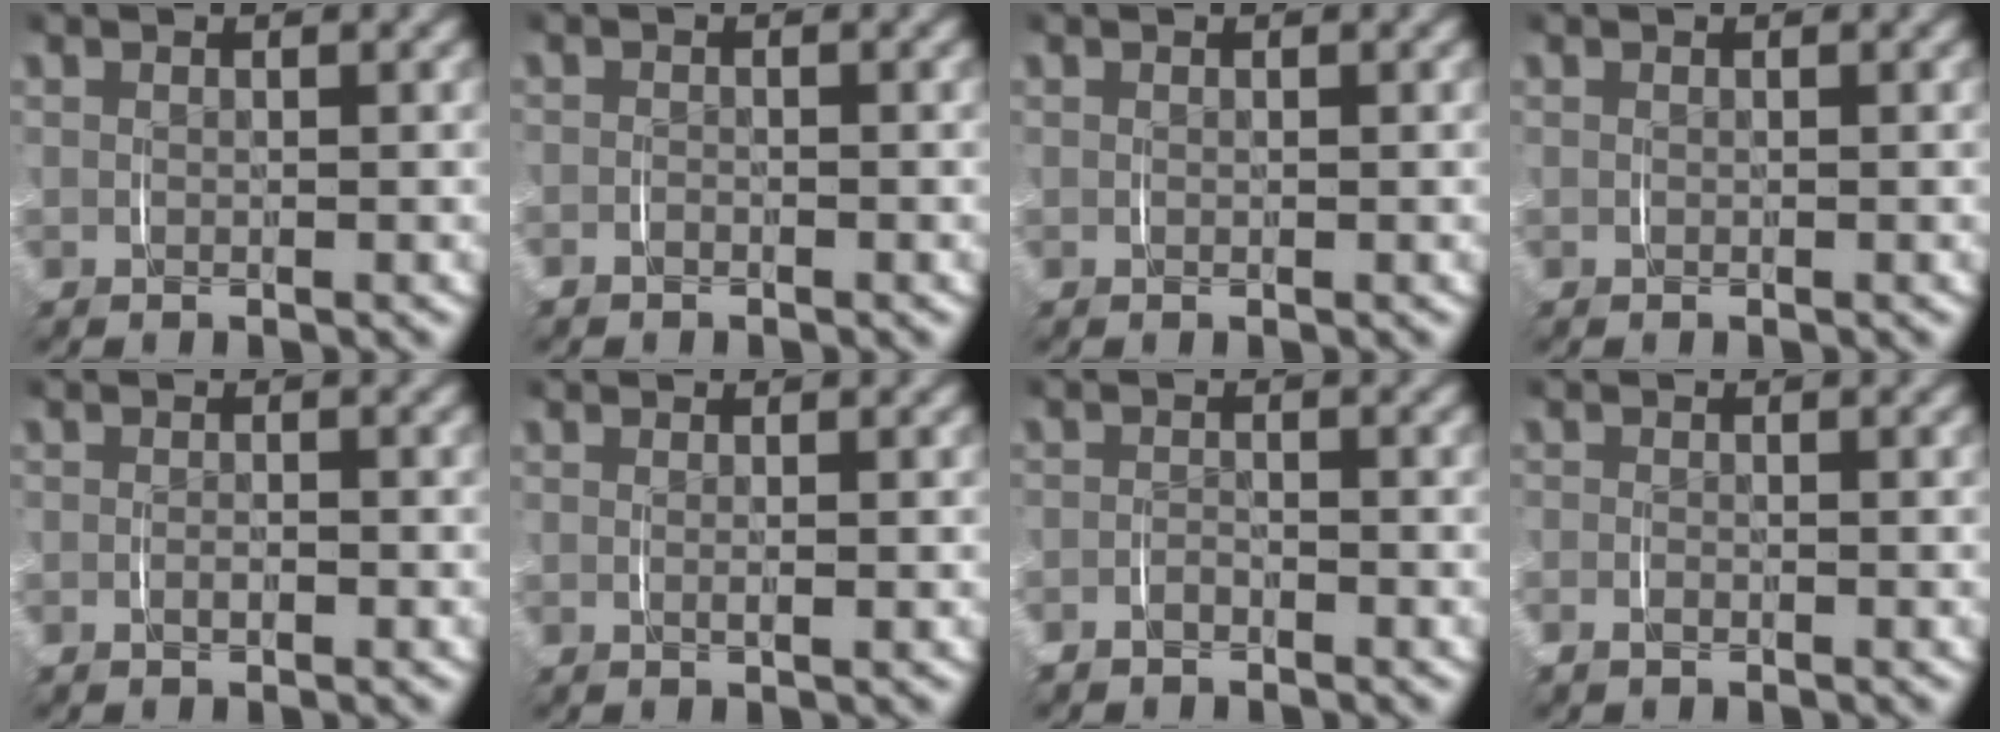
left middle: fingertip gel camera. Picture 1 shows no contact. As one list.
[{"total": 0.8, "force": [-0.8, 0.3, 0.0], "torque": [-0.005, -0.004, -0.017]}, {"total": 0.0}, {"total": 0.0}, {"total": 0.9, "force": [-0.6, 0.6, 0.4], "torque": [-0.009, 0.003, -0.013]}, {"total": 0.6, "force": [0.0, -0.2, 0.6], "torque": [-0.012, -0.003, 0.000]}, {"total": 1.7, "force": [-1.5, 0.8, 0.0], "torque": [-0.008, -0.005, -0.031]}, {"total": 0.8, "force": [-0.7, 0.3, 0.2], "torque": [-0.008, -0.003, -0.015]}]